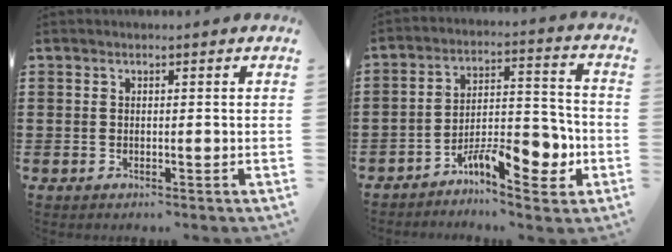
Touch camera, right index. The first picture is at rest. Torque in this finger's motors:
{"motor_torque": [1.47, -0.66, 0.31, 0.14]}